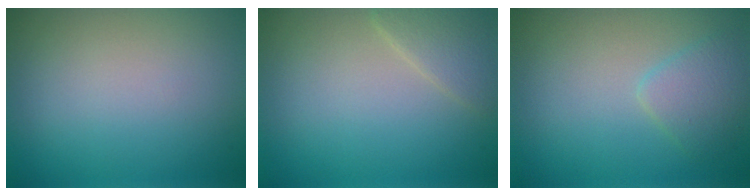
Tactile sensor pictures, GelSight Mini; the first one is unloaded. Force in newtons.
{"total": 2.1, "press": 2.1, "slide": 0.1}
{"total": 2.2, "press": 2.2, "slide": 0.1}